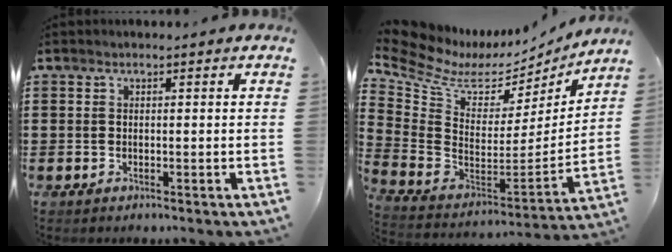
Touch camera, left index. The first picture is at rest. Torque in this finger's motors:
{"motor_torque": [1.43, -0.71, 0.03, 0.00]}